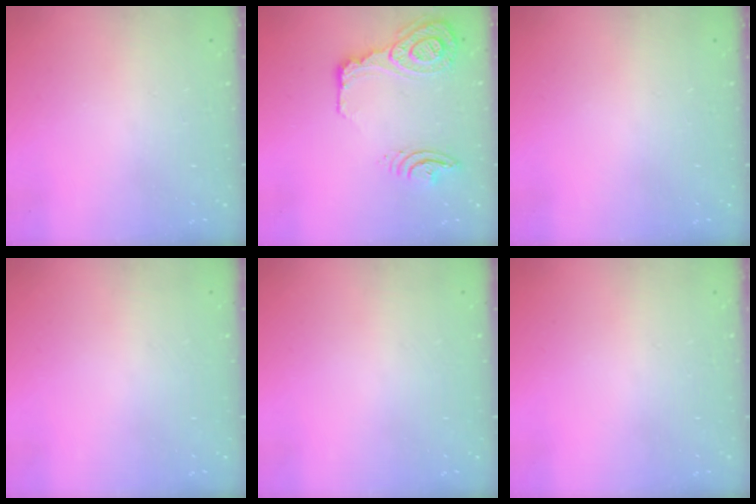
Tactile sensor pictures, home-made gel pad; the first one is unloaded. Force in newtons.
{"total": 17.7, "press": 17.1, "slide": 4.4}
{"total": 0.0}
{"total": 0.0}
{"total": 0.0}
{"total": 0.0}